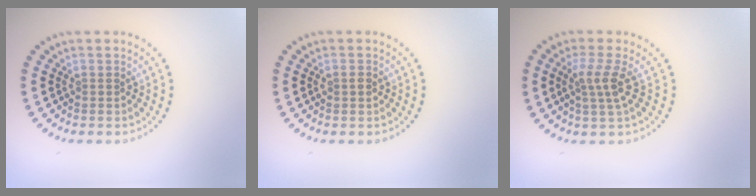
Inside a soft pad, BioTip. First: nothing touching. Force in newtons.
{"total": 1.2, "press": 1.2, "slide": 0.1}
{"total": 2.7, "press": 2.0, "slide": 1.8}